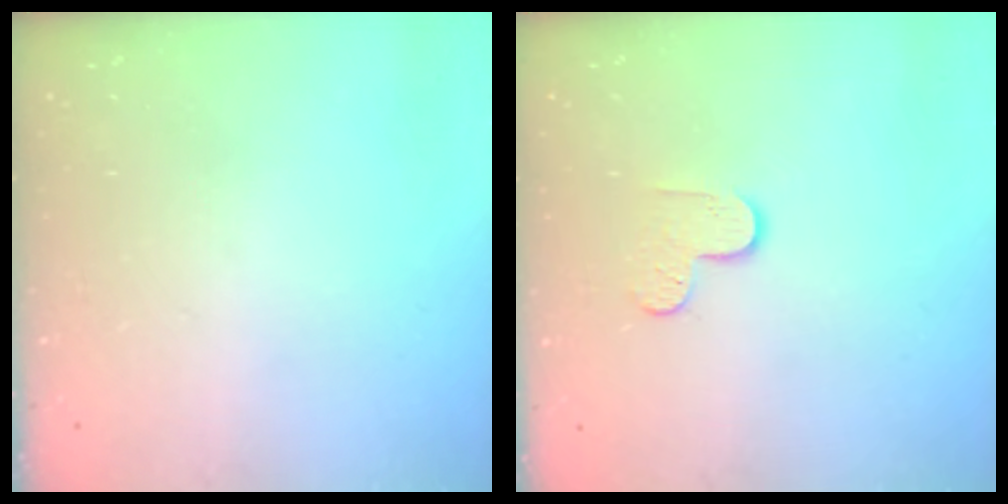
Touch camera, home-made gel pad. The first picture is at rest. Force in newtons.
{"total": 4.8, "press": 4.7, "slide": 0.5}